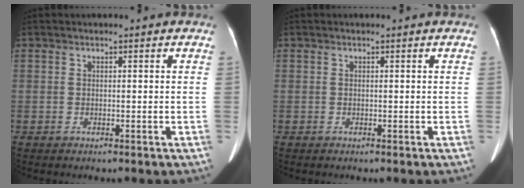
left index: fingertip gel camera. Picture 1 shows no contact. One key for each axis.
{"total": 0.0}